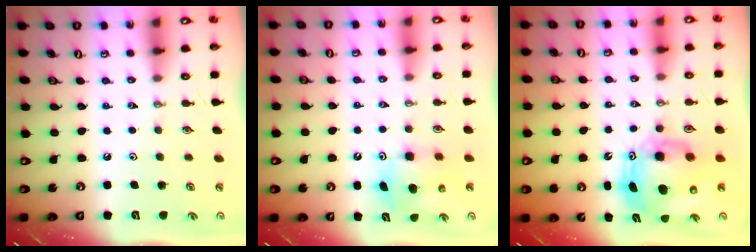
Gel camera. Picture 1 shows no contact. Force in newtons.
{"total": 7.6, "press": 7.6, "slide": 0.4}
{"total": 12.6, "press": 12.5, "slide": 1.3}